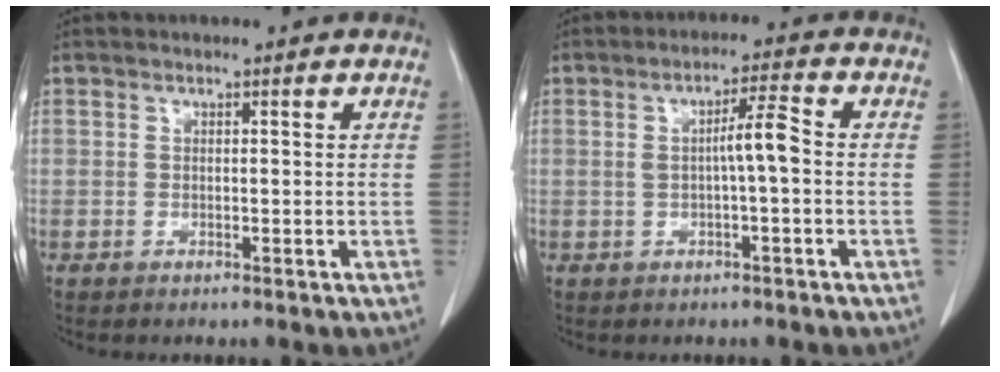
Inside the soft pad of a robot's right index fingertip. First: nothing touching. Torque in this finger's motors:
{"motor_torque": [0.38, -0.17, 0.25, 0.05]}